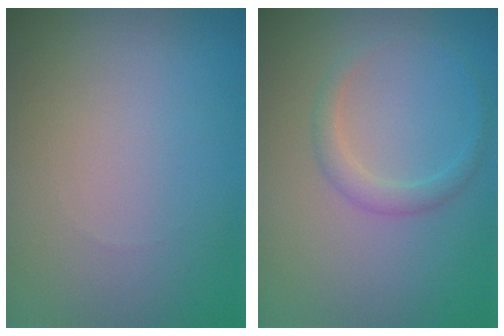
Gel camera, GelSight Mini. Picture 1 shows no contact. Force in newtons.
{"total": 1.6, "press": 1.6, "slide": 0.1}